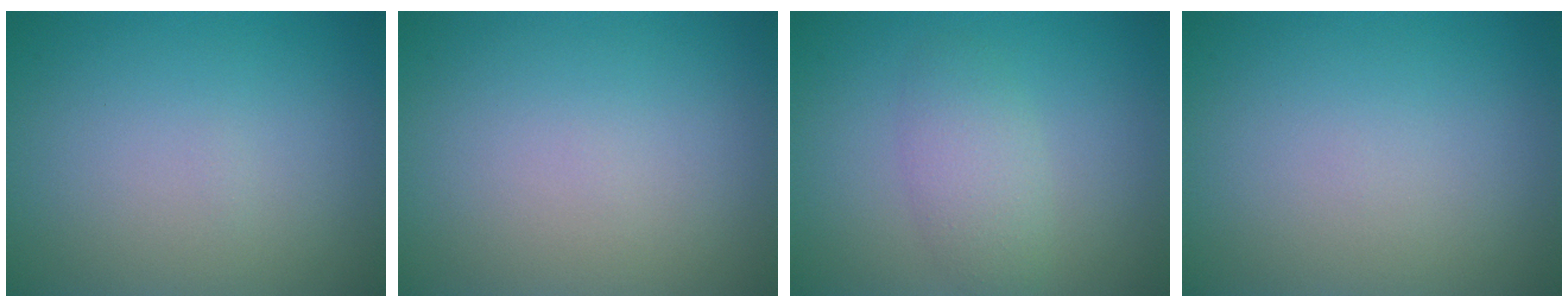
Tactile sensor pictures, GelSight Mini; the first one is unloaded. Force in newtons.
{"total": 0.0}
{"total": 2.7, "press": 2.7, "slide": 0.1}
{"total": 0.0}